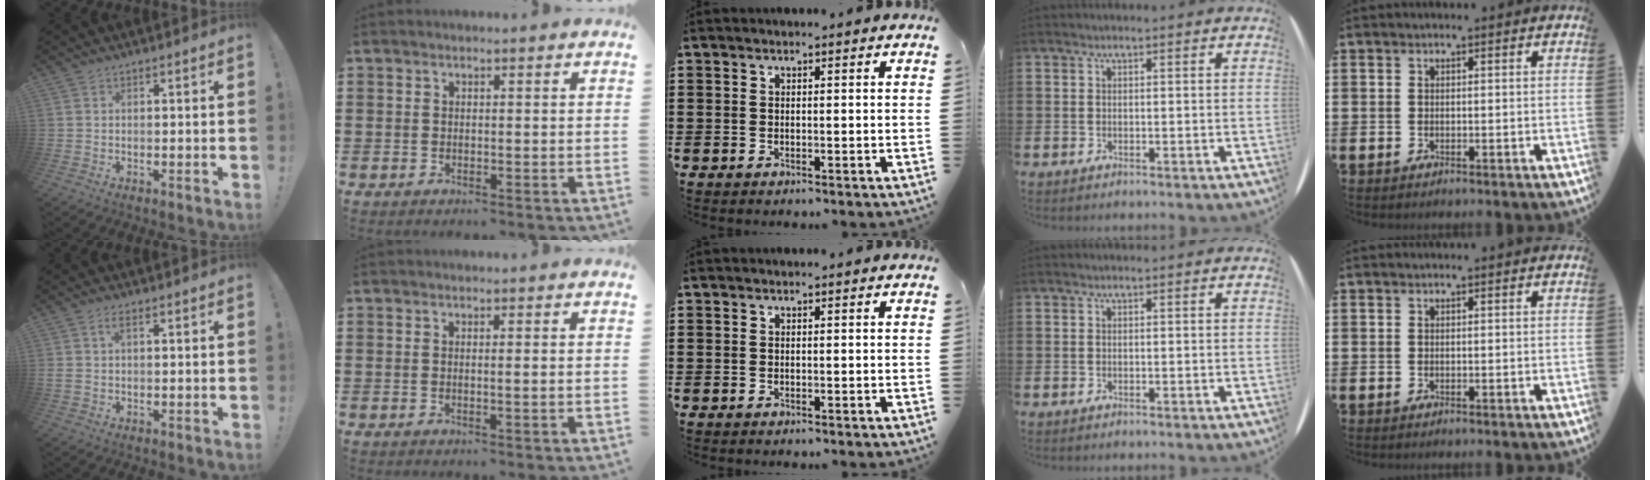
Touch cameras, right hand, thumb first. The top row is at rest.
{"thumb": {"total": 2.6, "force": [0.9, 1.3, 2.1], "torque": [-0.037, 0.002, 0.014]}, "index": {"total": 0.6, "force": [0.0, -0.2, 0.6], "torque": [-0.011, -0.003, -0.001]}}